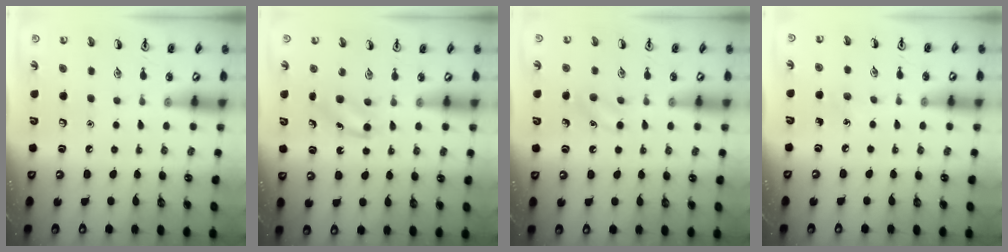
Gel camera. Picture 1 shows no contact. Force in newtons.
{"total": 4.1, "press": 3.9, "slide": 1.2}
{"total": 6.1, "press": 5.8, "slide": 1.7}
{"total": 3.0, "press": 2.8, "slide": 1.1}